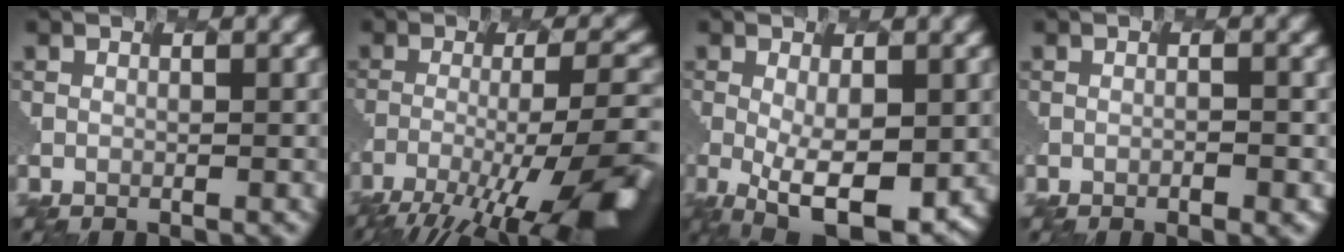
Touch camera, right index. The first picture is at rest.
{"total": 12.5, "force": [-7.6, 3.0, 9.5], "torque": [-0.177, -0.014, -0.109]}
{"total": 6.3, "force": [-0.9, 2.4, 5.7], "torque": [-0.122, -0.035, 0.001]}
{"total": 1.1, "force": [-0.4, 0.3, 1.0], "torque": [-0.024, 0.002, -0.003]}